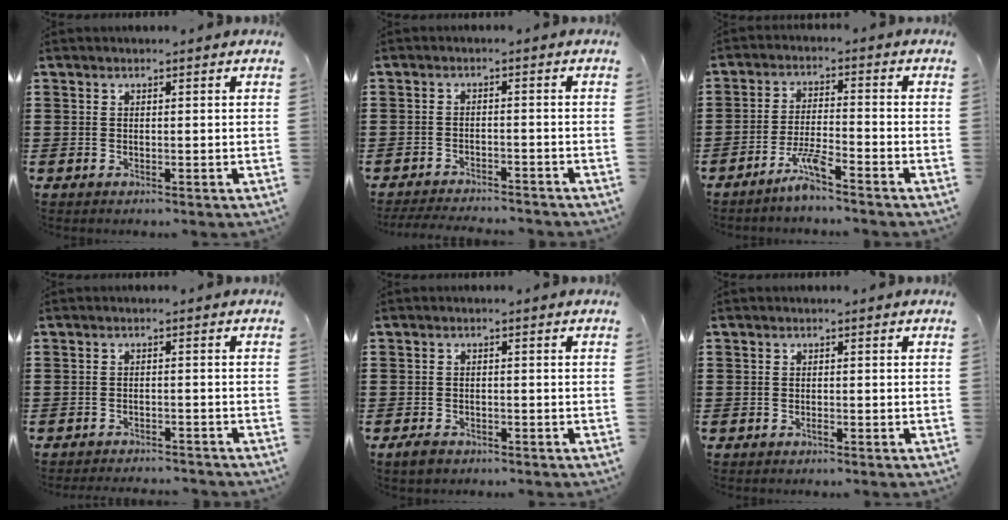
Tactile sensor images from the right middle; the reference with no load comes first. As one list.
[{"total": 3.0, "force": [-3.0, 0.1, 0.3], "torque": [-0.008, 0.001, -0.062]}, {"total": 5.1, "force": [-4.0, 0.2, 3.1], "torque": [-0.066, -0.004, -0.076]}, {"total": 2.0, "force": [-2.0, 0.0, 0.0], "torque": [-0.005, 0.002, -0.042]}, {"total": 1.6, "force": [-1.3, 0.8, 0.6], "torque": [-0.015, 0.002, -0.027]}, {"total": 0.6, "force": [-0.5, 0.2, 0.1], "torque": [-0.003, 0.002, -0.012]}]